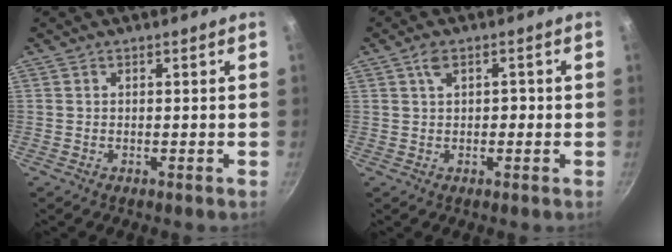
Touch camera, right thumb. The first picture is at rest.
{"total": 3.2, "force": [0.3, 1.9, 2.6], "torque": [-0.041, 0.007, 0.003]}